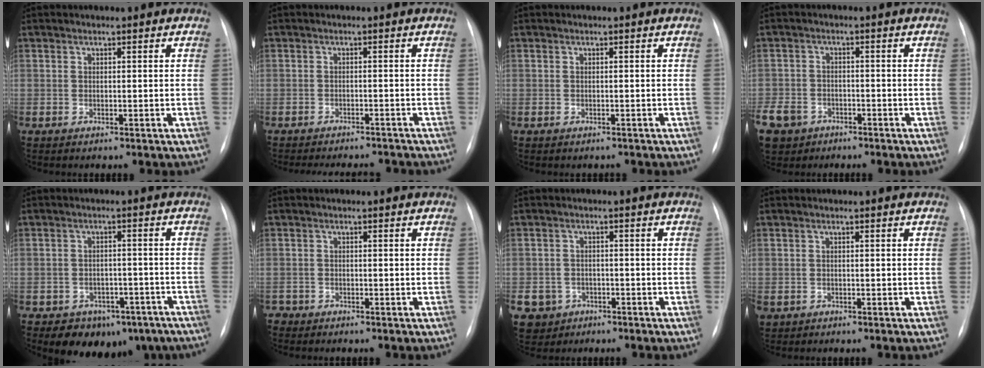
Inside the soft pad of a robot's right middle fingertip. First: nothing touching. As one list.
[{"total": 9.1, "force": [-8.4, 2.2, 2.5], "torque": [-0.035, 0.007, -0.100]}, {"total": 0.9, "force": [-0.7, 0.5, 0.0], "torque": [-0.004, 0.002, -0.009]}, {"total": 13.2, "force": [-7.2, 10.0, 4.6], "torque": [-0.152, -0.004, -0.115]}, {"total": 10.7, "force": [-7.5, 6.7, 3.7], "torque": [-0.031, 0.021, -0.091]}, {"total": 1.3, "force": [-1.1, 0.7, -0.1], "torque": [0.004, 0.003, -0.018]}, {"total": 6.5, "force": [-3.1, 5.6, 0.8], "torque": [-0.023, 0.008, -0.043]}, {"total": 1.5, "force": [-0.8, 1.2, 0.4], "torque": [-0.014, 0.000, -0.006]}]